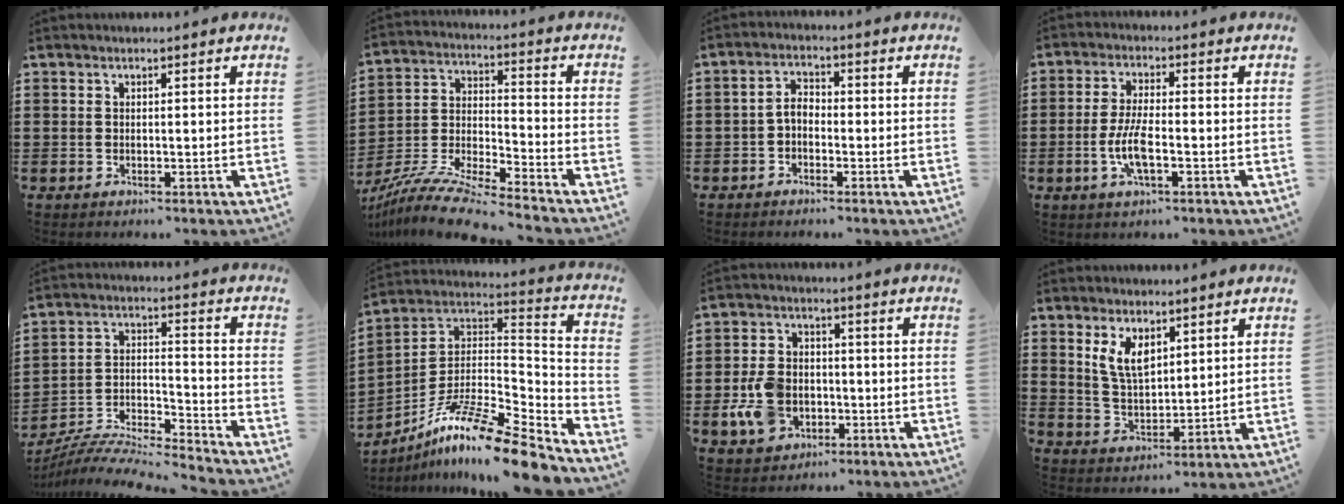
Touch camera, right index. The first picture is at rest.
{"total": 9.9, "force": [-9.2, 0.0, 3.5], "torque": [-0.077, 0.000, -0.189]}
{"total": 2.7, "force": [-1.3, 1.5, 1.8], "torque": [-0.044, 0.007, -0.030]}
{"total": 5.8, "force": [-1.5, 1.6, 5.4], "torque": [-0.117, -0.005, -0.032]}
{"total": 7.4, "force": [-7.1, 0.5, 2.1], "torque": [-0.042, -0.006, -0.144]}
{"total": 13.2, "force": [-9.8, 1.7, 8.7], "torque": [-0.155, 0.011, -0.184]}
{"total": 8.3, "force": [-2.2, 5.9, 5.3], "torque": [-0.133, 0.010, -0.042]}
{"total": 5.8, "force": [3.0, 2.8, 4.1], "torque": [-0.089, 0.004, 0.055]}